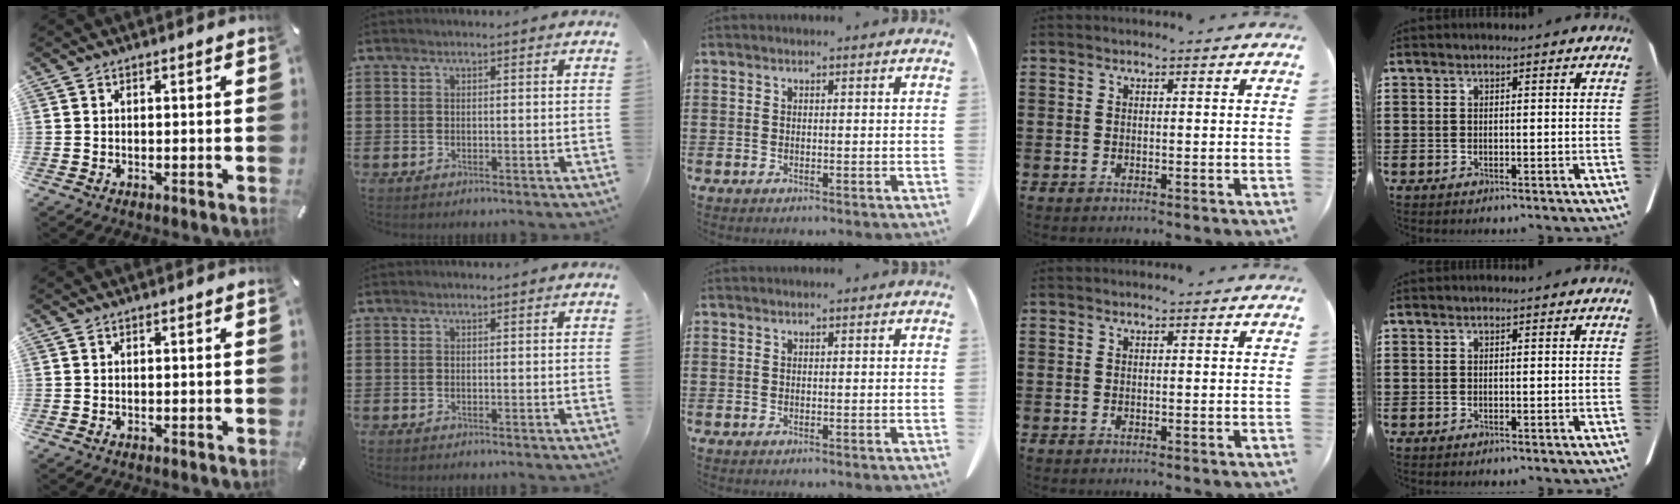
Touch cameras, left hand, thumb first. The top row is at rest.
{}